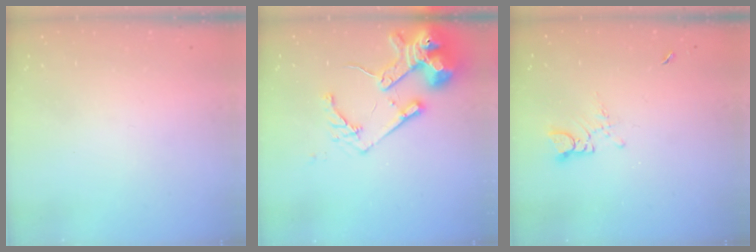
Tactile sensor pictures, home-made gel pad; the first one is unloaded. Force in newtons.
{"total": 15.5, "press": 15.4, "slide": 2.1}
{"total": 3.1, "press": 3.1, "slide": 0.3}